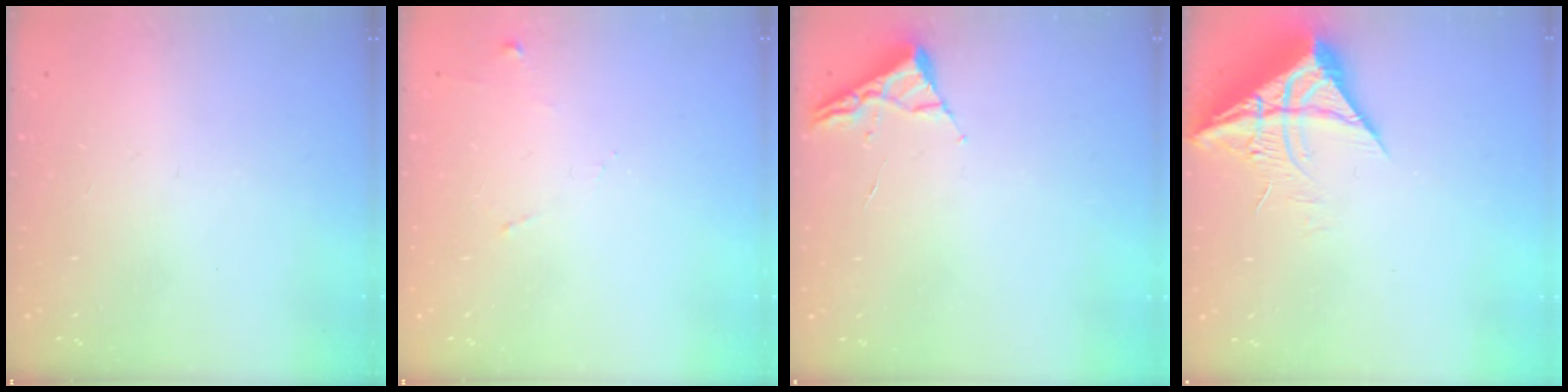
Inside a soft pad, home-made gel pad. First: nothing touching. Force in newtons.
{"total": 5.9, "press": 5.8, "slide": 0.7}
{"total": 2.6, "press": 2.6, "slide": 0.3}
{"total": 10.3, "press": 10.3, "slide": 1.1}